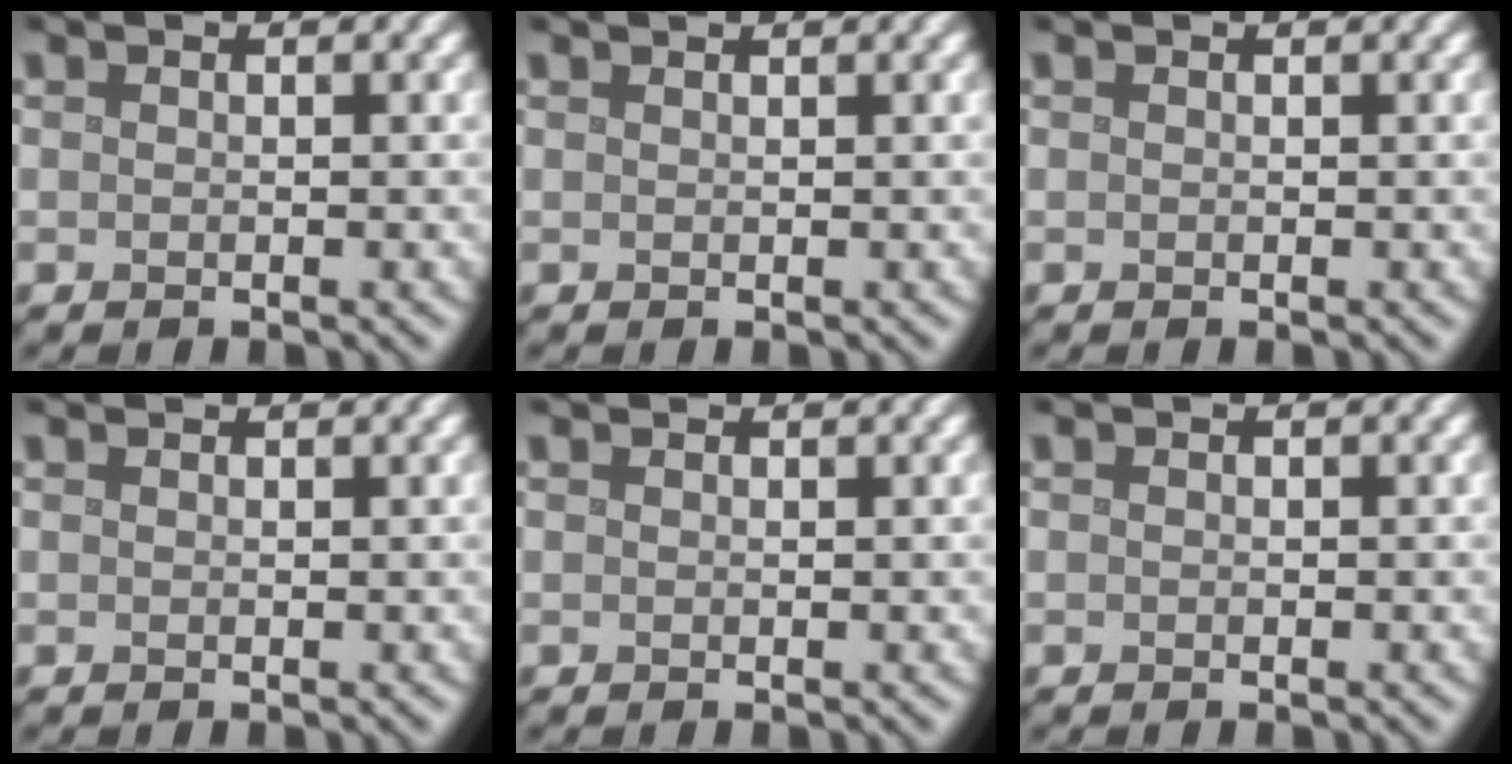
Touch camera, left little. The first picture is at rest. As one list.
[{"total": 1.0, "force": [0.8, 0.2, 0.4], "torque": [-0.005, -0.003, 0.003]}, {"total": 0.0}, {"total": 1.3, "force": [1.2, 0.2, 0.4], "torque": [-0.009, -0.002, 0.009]}, {"total": 1.3, "force": [1.3, 0.1, 0.3], "torque": [-0.011, -0.001, 0.011]}, {"total": 0.0}]